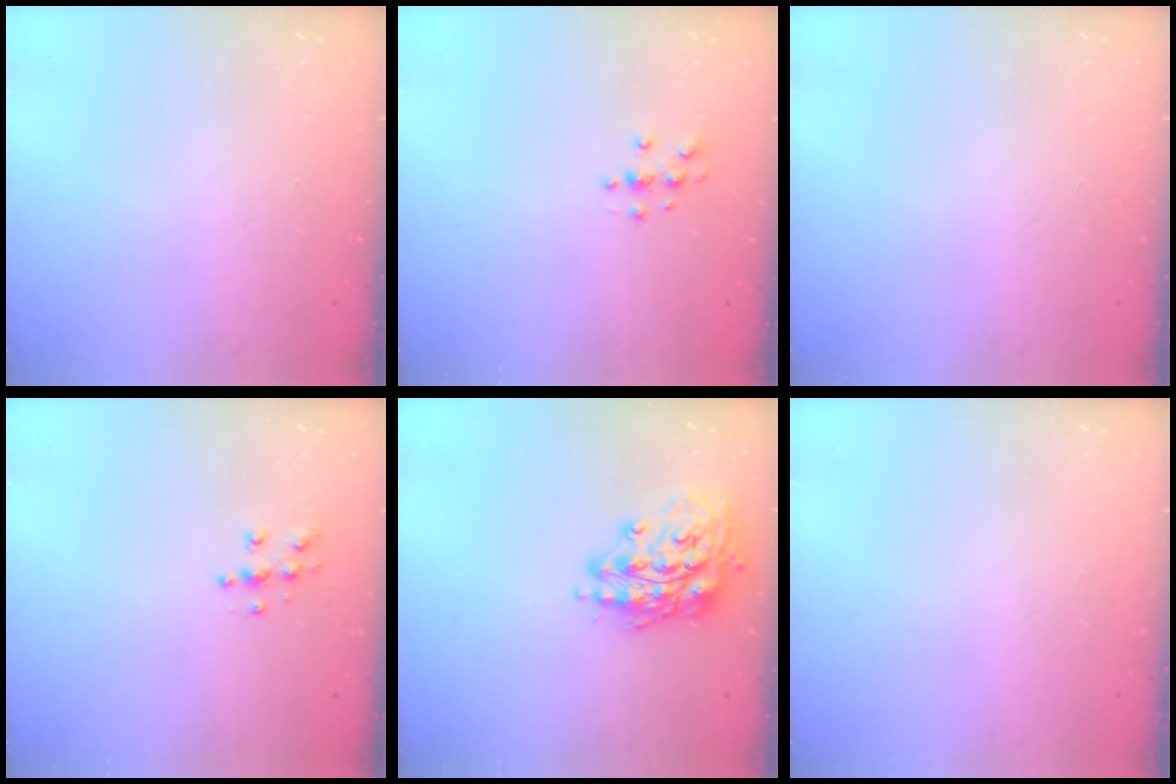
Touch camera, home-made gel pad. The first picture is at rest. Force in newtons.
{"total": 3.9, "press": 3.8, "slide": 0.4}
{"total": 0.0}
{"total": 6.1, "press": 6.1, "slide": 0.4}
{"total": 14.5, "press": 14.3, "slide": 2.1}
{"total": 0.0}